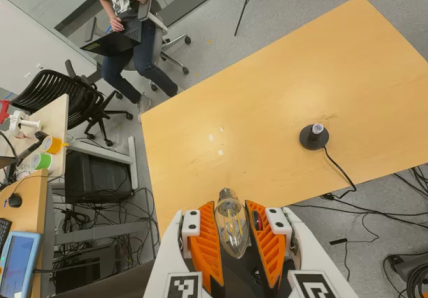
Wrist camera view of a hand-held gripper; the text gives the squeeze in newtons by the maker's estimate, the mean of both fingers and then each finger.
{"total": 14.0, "left": 14.9, "right": 13.2}